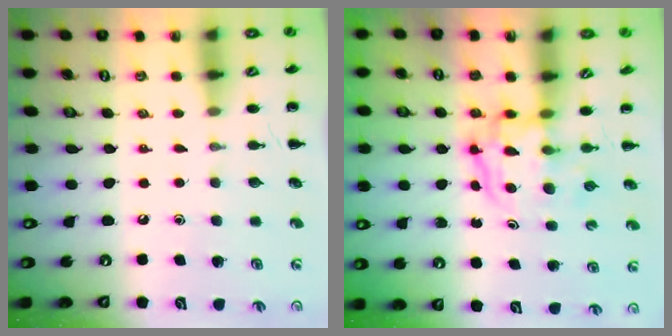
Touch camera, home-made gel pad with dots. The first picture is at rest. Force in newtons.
{"total": 3.8, "press": 3.8, "slide": 0.3}